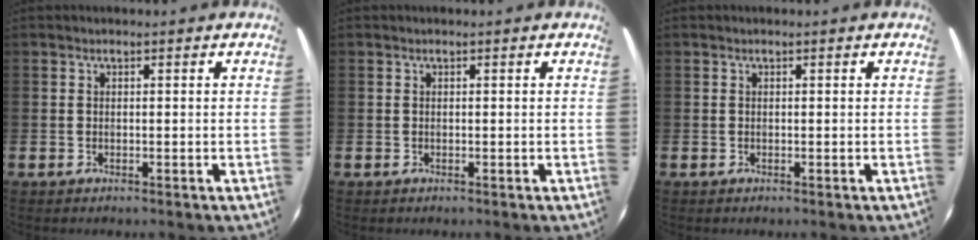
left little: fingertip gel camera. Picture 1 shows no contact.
{"total": 0.0}
{"total": 0.0}